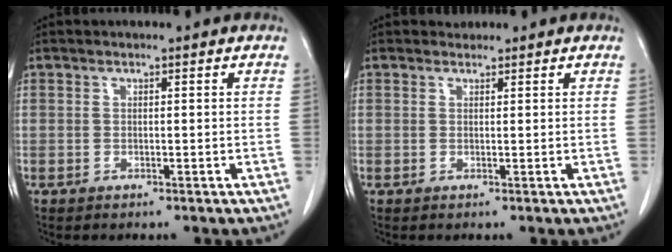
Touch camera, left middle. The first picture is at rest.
{"total": 0.8, "force": [0.7, 0.3, -0.2], "torque": [-0.003, 0.002, 0.010]}